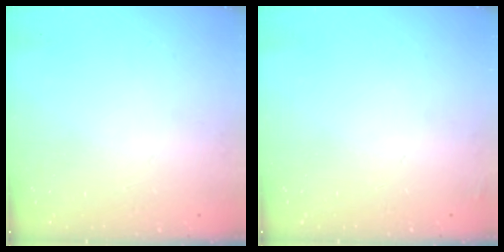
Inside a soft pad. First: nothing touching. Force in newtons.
{"total": 2.3, "press": 2.2, "slide": 0.8}